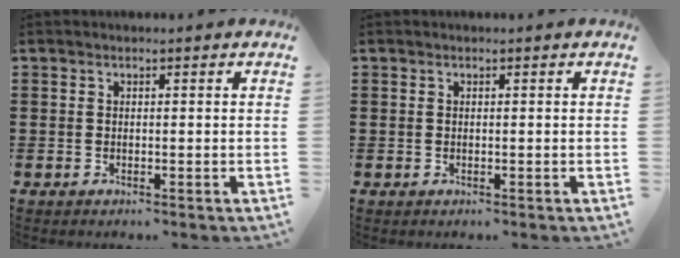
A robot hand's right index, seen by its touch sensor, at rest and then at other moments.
{"total": 0.0}